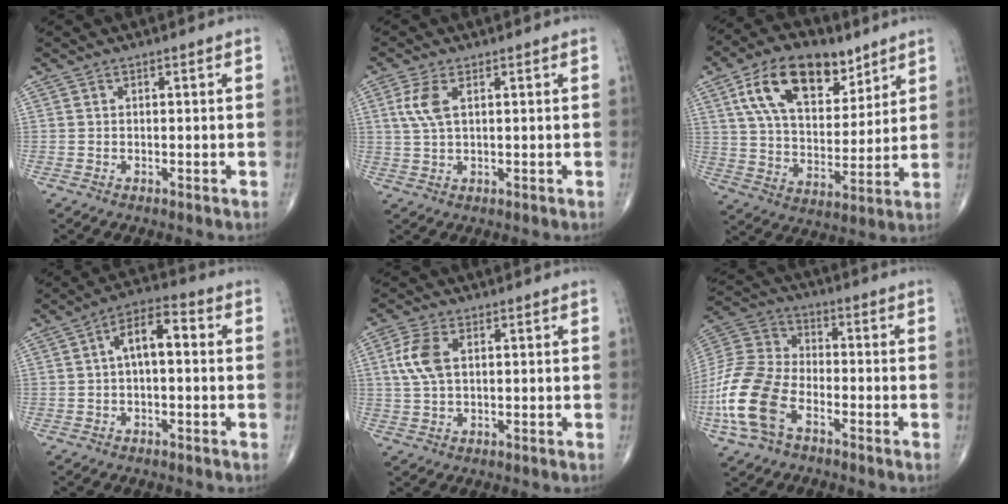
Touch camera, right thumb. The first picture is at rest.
{"total": 4.7, "force": [1.4, 2.0, 4.0], "torque": [-0.098, 0.005, 0.032]}
{"total": 18.6, "force": [9.6, 10.2, 12.2], "torque": [-0.170, -0.032, 0.170]}
{"total": 7.7, "force": [0.7, 3.6, 6.8], "torque": [-0.107, 0.033, 0.001]}
{"total": 6.4, "force": [1.4, 3.5, 5.1], "torque": [-0.121, 0.008, 0.028]}
{"total": 16.4, "force": [-6.8, 9.7, 11.3], "torque": [-0.246, 0.030, -0.141]}